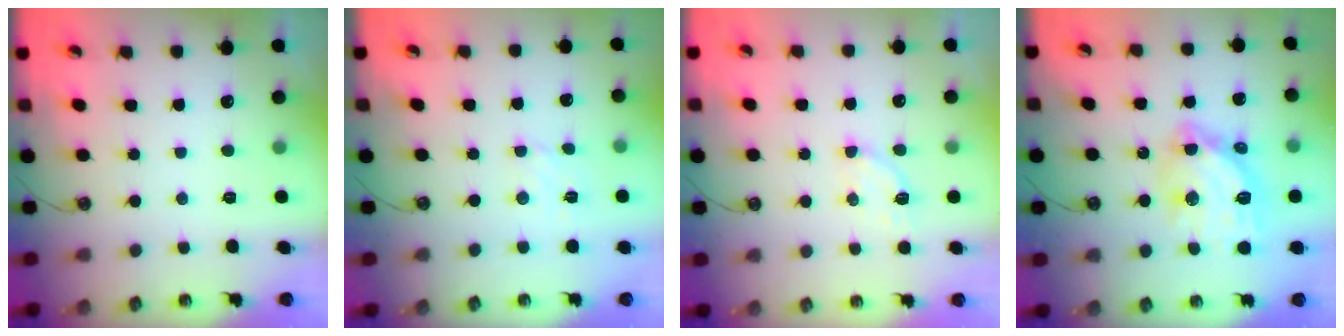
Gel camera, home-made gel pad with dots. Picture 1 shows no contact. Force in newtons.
{"total": 2.8, "press": 2.7, "slide": 0.5}
{"total": 3.8, "press": 3.6, "slide": 1.2}
{"total": 15.1, "press": 15.1, "slide": 1.5}